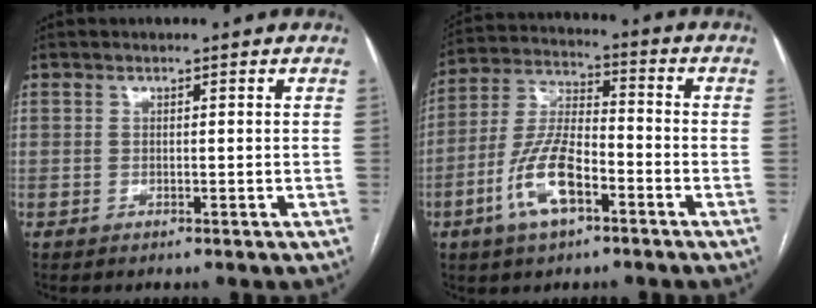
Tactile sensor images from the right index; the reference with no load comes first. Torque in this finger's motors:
{"motor_torque": [0.55, -0.47, 0.01, -0.06]}